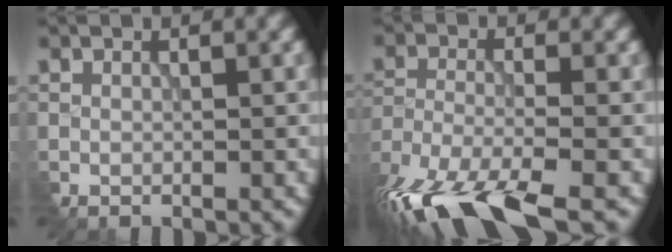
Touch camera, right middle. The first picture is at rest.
{"total": 10.8, "force": [-8.2, 3.0, 6.4], "torque": [-0.148, -0.026, -0.148]}